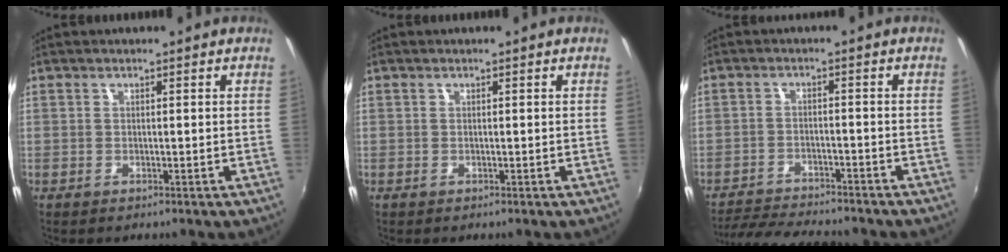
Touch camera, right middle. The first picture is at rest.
{"total": 0.0}
{"total": 11.2, "force": [-10.3, 1.7, 4.0], "torque": [-0.101, -0.015, -0.163]}